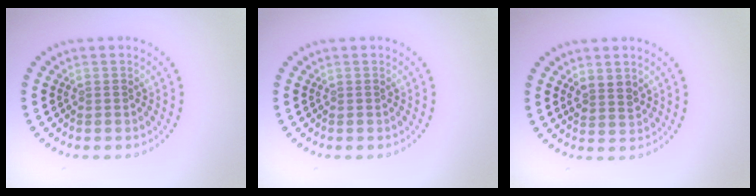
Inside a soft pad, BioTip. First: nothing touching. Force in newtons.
{"total": 0.0}
{"total": 1.5, "press": 1.3, "slide": 0.7}